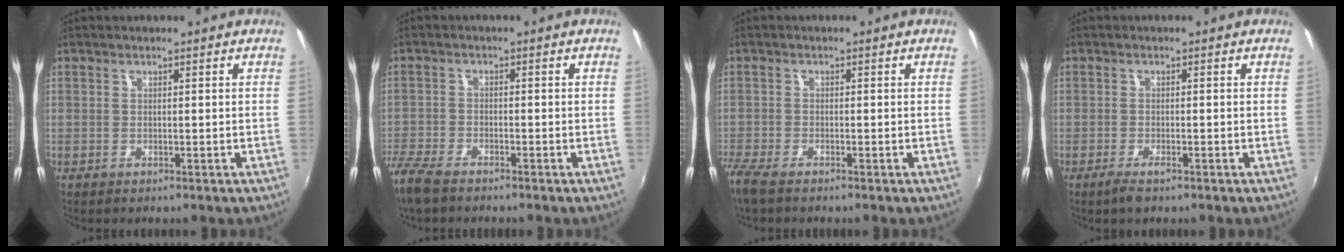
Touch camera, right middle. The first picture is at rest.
{"total": 7.8, "force": [-6.4, 2.5, 3.8], "torque": [-0.107, -0.028, -0.127]}
{"total": 4.5, "force": [-3.7, 0.9, 2.4], "torque": [-0.069, -0.018, -0.076]}
{"total": 2.7, "force": [-1.8, 0.6, 1.8], "torque": [-0.044, -0.006, -0.036]}